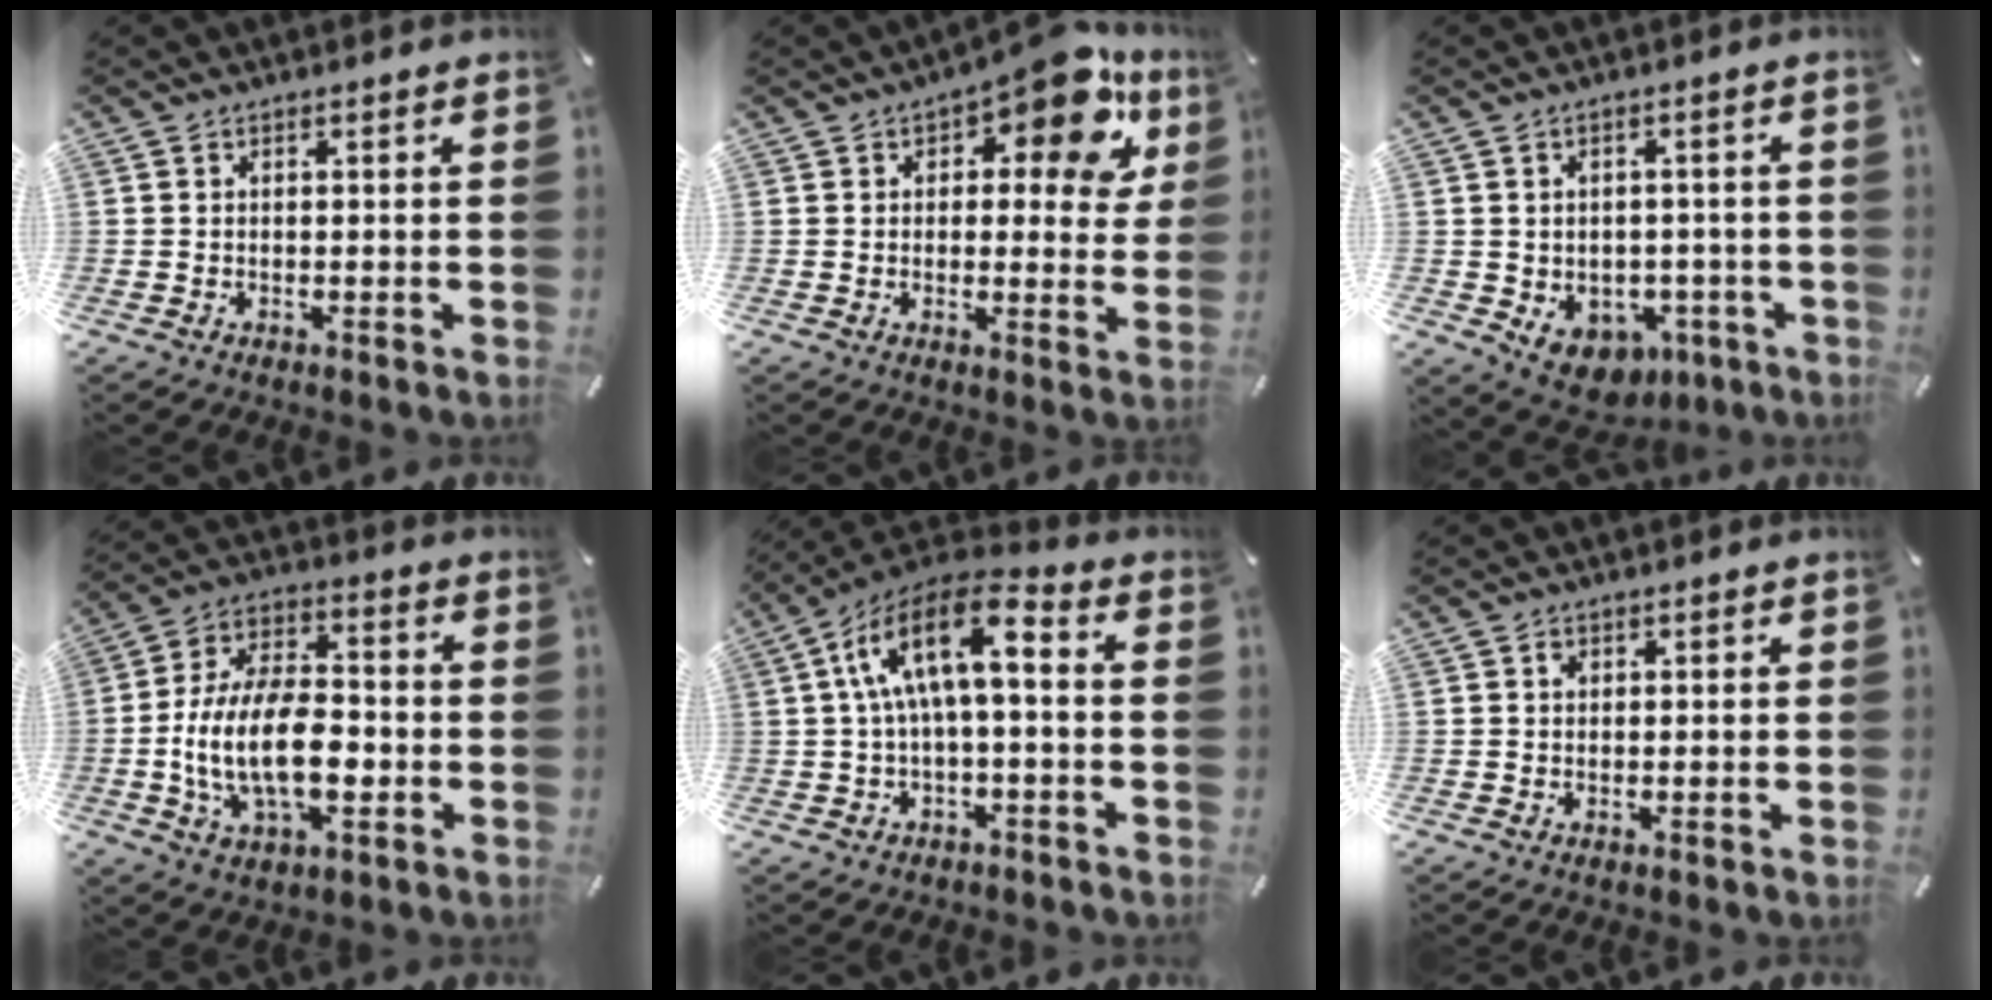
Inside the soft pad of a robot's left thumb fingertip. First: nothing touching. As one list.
[{"total": 14.0, "force": [7.9, 5.9, 9.9], "torque": [-0.125, -0.046, 0.129]}, {"total": 6.1, "force": [-1.7, 5.3, 2.5], "torque": [-0.037, 0.009, -0.023]}, {"total": 17.1, "force": [-3.8, 9.8, 13.5], "torque": [-0.272, 0.005, -0.067]}, {"total": 14.0, "force": [2.0, 6.2, 12.4], "torque": [-0.233, -0.007, 0.032]}, {"total": 1.0, "force": [0.2, 0.9, 0.4], "torque": [0.000, 0.000, 0.003]}]